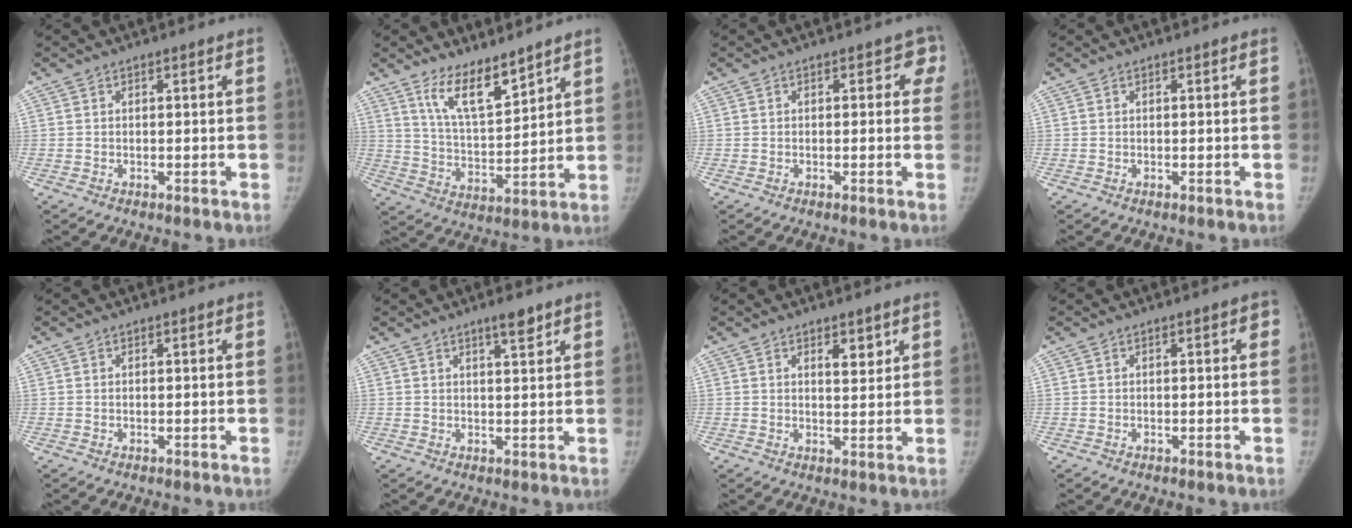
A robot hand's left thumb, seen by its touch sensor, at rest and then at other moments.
{"total": 9.7, "force": [7.4, 2.7, 5.7], "torque": [-0.085, -0.066, 0.147]}
{"total": 2.7, "force": [0.8, 2.0, 1.6], "torque": [0.023, 0.005, -0.005]}
{"total": 0.0}
{"total": 0.0}
{"total": 2.6, "force": [2.0, 0.7, 1.5], "torque": [-0.014, -0.015, 0.031]}
{"total": 3.4, "force": [2.0, 1.7, 2.2], "torque": [-0.014, -0.014, 0.032]}
{"total": 1.2, "force": [0.2, 0.6, 1.0], "torque": [-0.004, 0.004, -0.001]}